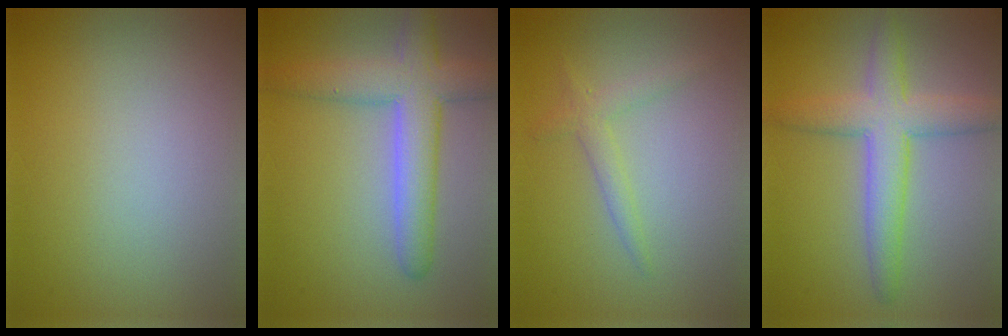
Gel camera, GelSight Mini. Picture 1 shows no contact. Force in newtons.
{"total": 5.9, "press": 5.9, "slide": 0.2}
{"total": 1.7, "press": 1.7, "slide": 0.1}
{"total": 5.0, "press": 5.0, "slide": 0.2}